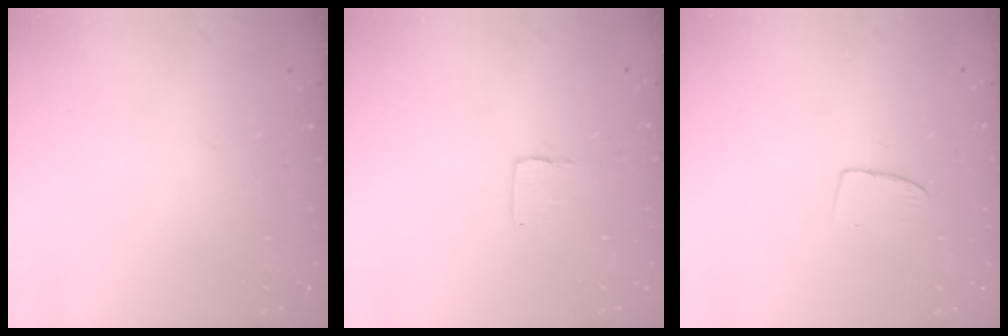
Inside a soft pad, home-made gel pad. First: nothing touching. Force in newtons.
{"total": 1.3, "press": 1.2, "slide": 0.1}
{"total": 5.5, "press": 5.5, "slide": 0.4}